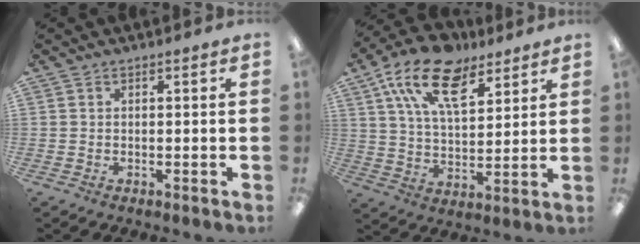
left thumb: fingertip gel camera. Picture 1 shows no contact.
{"total": 16.6, "force": [10.2, 8.3, 10.2], "torque": [-0.184, -0.040, 0.184]}